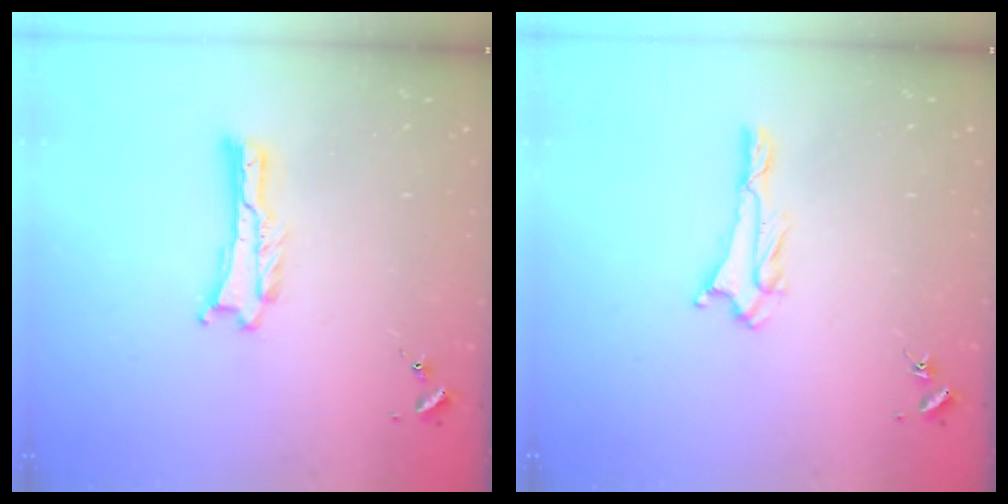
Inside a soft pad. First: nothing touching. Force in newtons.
{"total": 1.7, "press": 1.7, "slide": 0.2}